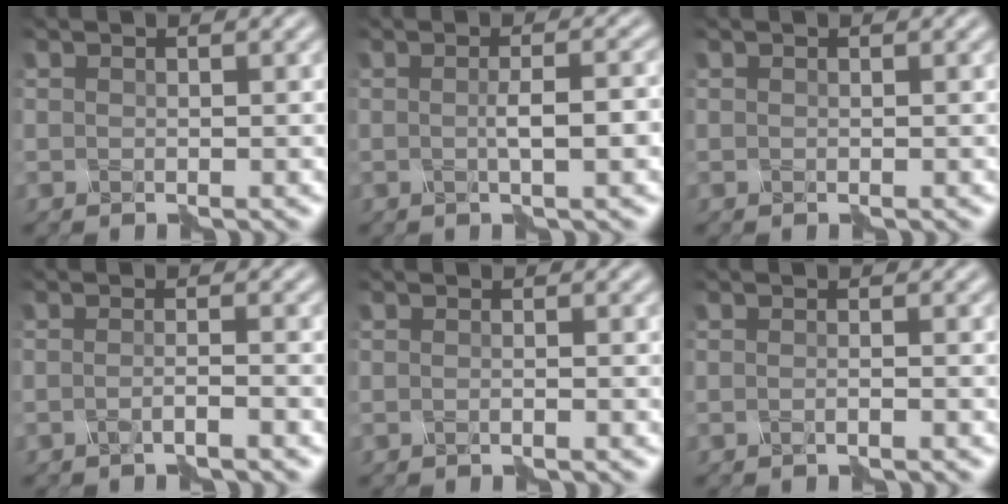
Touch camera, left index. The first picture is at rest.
{"total": 2.9, "force": [-0.6, 0.6, 2.8], "torque": [-0.042, 0.001, -0.006]}
{"total": 0.0}
{"total": 1.8, "force": [-1.1, 0.5, 1.2], "torque": [-0.009, -0.009, -0.028]}
{"total": 0.9, "force": [-0.5, 0.4, 0.6], "torque": [-0.002, -0.005, -0.015]}
{"total": 1.4, "force": [-0.4, 0.8, 1.0], "torque": [0.003, -0.006, -0.025]}